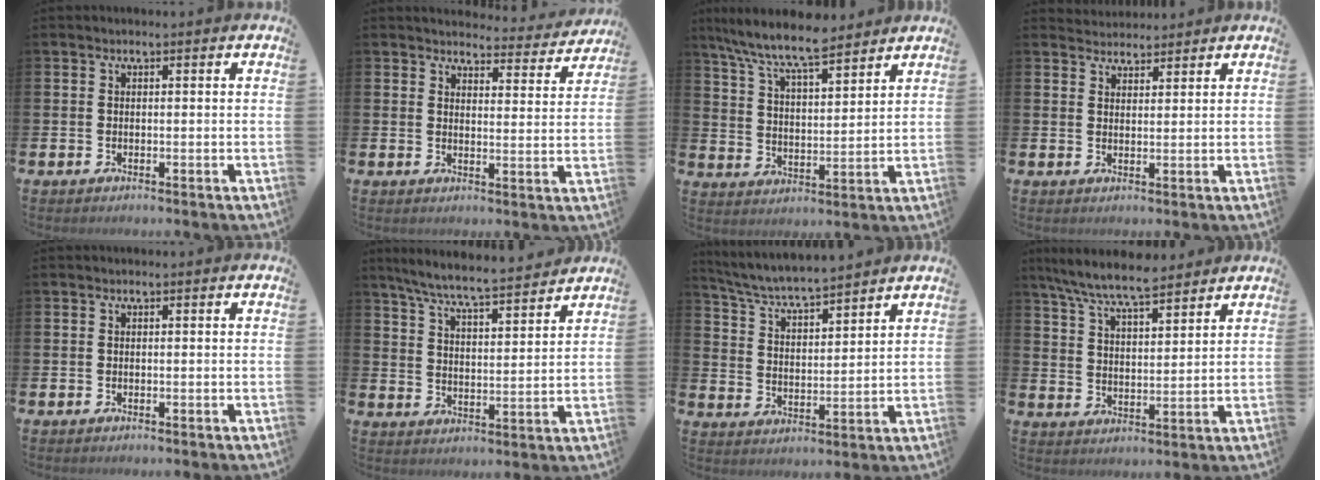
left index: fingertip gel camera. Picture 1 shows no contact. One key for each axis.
{"total": 3.9, "fx": 3.8, "fy": 0.9, "fz": 0.2, "tx": -0.011, "ty": -0.030, "tz": 0.063}
{"total": 8.9, "fx": 8.0, "fy": 1.3, "fz": 3.7, "tx": -0.098, "ty": -0.040, "tz": 0.145}
{"total": 3.0, "fx": 2.9, "fy": 0.8, "fz": -0.3, "tx": 0.002, "ty": -0.012, "tz": 0.053}
{"total": 0.0}
{"total": 7.3, "fx": 6.8, "fy": 0.1, "fz": 2.4, "tx": -0.076, "ty": -0.044, "tz": 0.120}
{"total": 6.0, "fx": 5.8, "fy": 0.2, "fz": 1.4, "tx": -0.058, "ty": -0.040, "tz": 0.100}
{"total": 7.9, "fx": 7.4, "fy": 0.9, "fz": 2.7, "tx": -0.076, "ty": -0.032, "tz": 0.134}